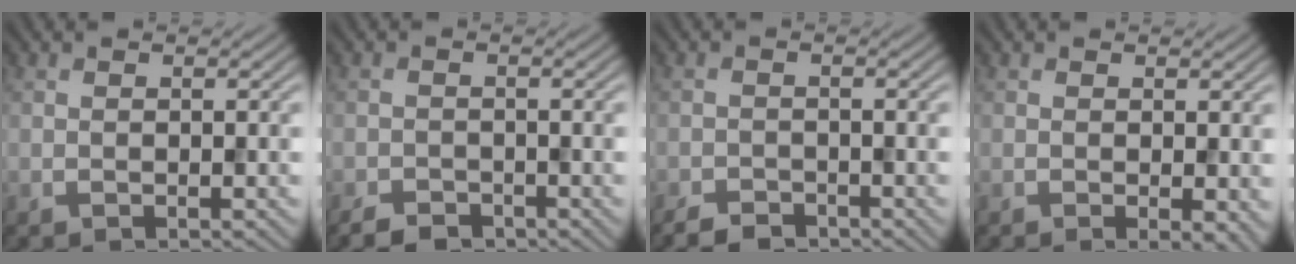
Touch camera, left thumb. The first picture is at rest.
{"total": 2.7, "force": [-2.3, 1.2, 0.9], "torque": [-0.018, -0.005, -0.045]}
{"total": 2.9, "force": [-2.5, 1.0, 1.0], "torque": [-0.018, -0.005, -0.050]}
{"total": 2.4, "force": [-0.4, 0.6, 2.3], "torque": [-0.034, -0.007, -0.005]}